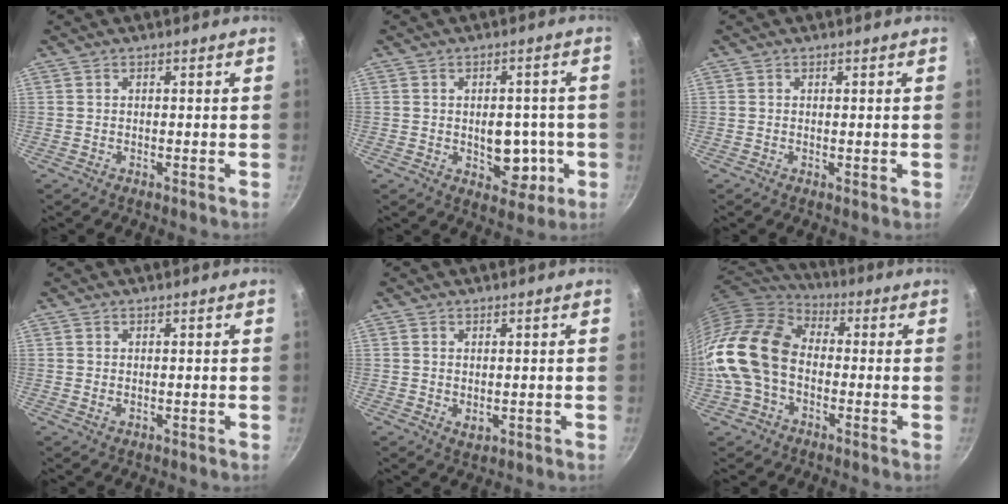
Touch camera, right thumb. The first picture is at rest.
{"total": 8.6, "force": [-1.3, 5.8, 6.3], "torque": [-0.043, 0.004, -0.010]}
{"total": 0.7, "force": [0.0, 0.2, 0.7], "torque": [-0.010, -0.001, -0.001]}
{"total": 0.6, "force": [0.2, 0.3, 0.4], "torque": [-0.005, -0.006, 0.003]}
{"total": 1.9, "force": [0.3, 1.3, 1.4], "torque": [-0.021, -0.004, 0.006]}
{"total": 17.1, "force": [-2.0, 12.1, 11.9], "torque": [-0.214, 0.039, -0.056]}